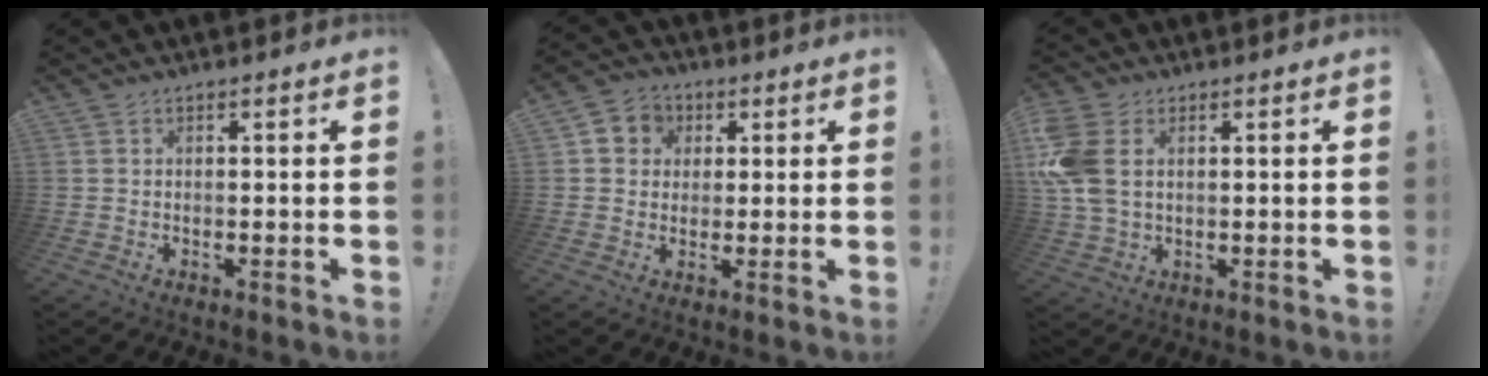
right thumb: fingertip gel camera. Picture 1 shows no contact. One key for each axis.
{"total": 6.3, "fx": 0.8, "fy": 6.0, "fz": 1.8, "tx": -0.025, "ty": 0.007, "tz": 0.017}
{"total": 10.6, "fx": 2.4, "fy": 7.2, "fz": 7.4, "tx": -0.163, "ty": 0.000, "tz": 0.050}